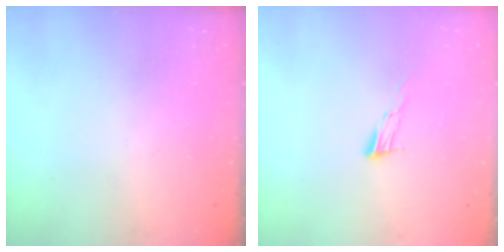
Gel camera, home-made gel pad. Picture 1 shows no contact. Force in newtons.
{"total": 7.3, "press": 7.2, "slide": 1.2}